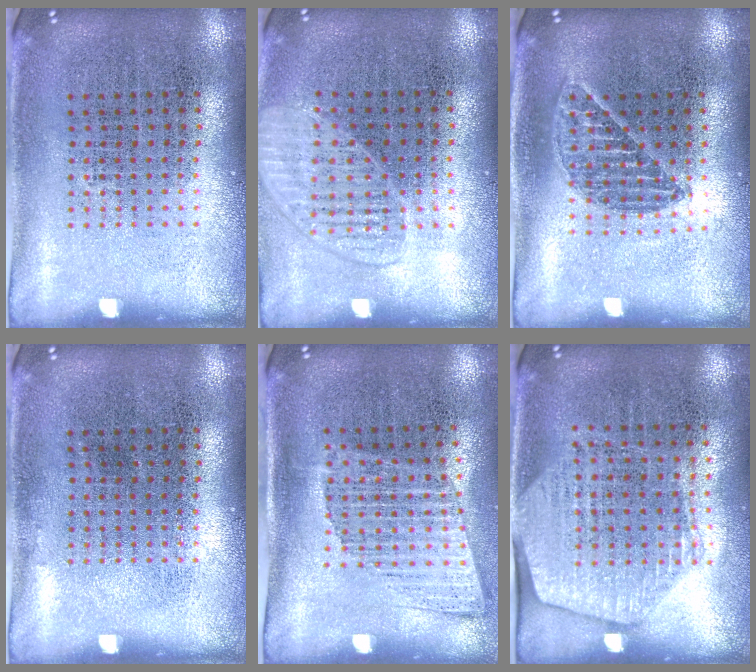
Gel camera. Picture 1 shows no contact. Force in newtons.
{"total": 1.5, "press": 1.4, "slide": 0.4}
{"total": 1.2, "press": 1.1, "slide": 0.5}
{"total": 0.0}
{"total": 1.3, "press": 1.0, "slide": 0.8}
{"total": 1.6, "press": 1.4, "slide": 0.8}